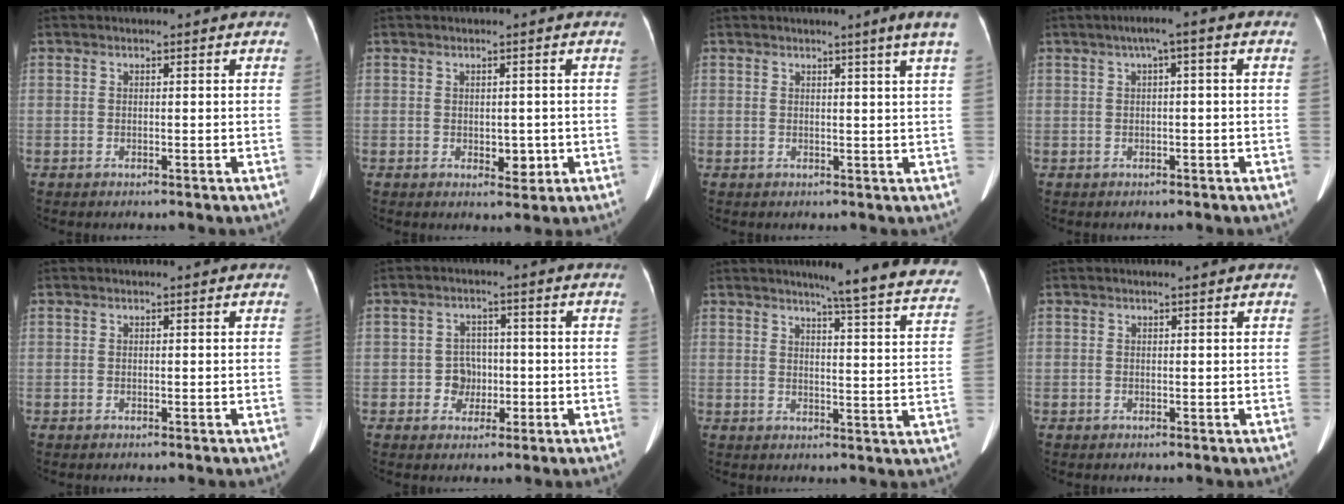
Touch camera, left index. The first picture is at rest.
{"total": 2.3, "force": [-0.1, 1.6, 1.6], "torque": [-0.023, -0.003, 0.007]}
{"total": 3.5, "force": [2.4, -1.0, 2.3], "torque": [-0.032, -0.012, 0.027]}
{"total": 3.1, "force": [0.9, 0.2, 3.0], "torque": [-0.047, 0.020, 0.013]}
{"total": 0.0}
{"total": 3.6, "force": [-0.7, 3.3, 1.1], "torque": [-0.016, 0.010, -0.007]}
{"total": 17.8, "force": [16.2, 0.0, 7.5], "torque": [-0.088, -0.072, 0.173]}
{"total": 0.7, "force": [0.7, 0.0, 0.1], "torque": [-0.009, 0.008, 0.010]}